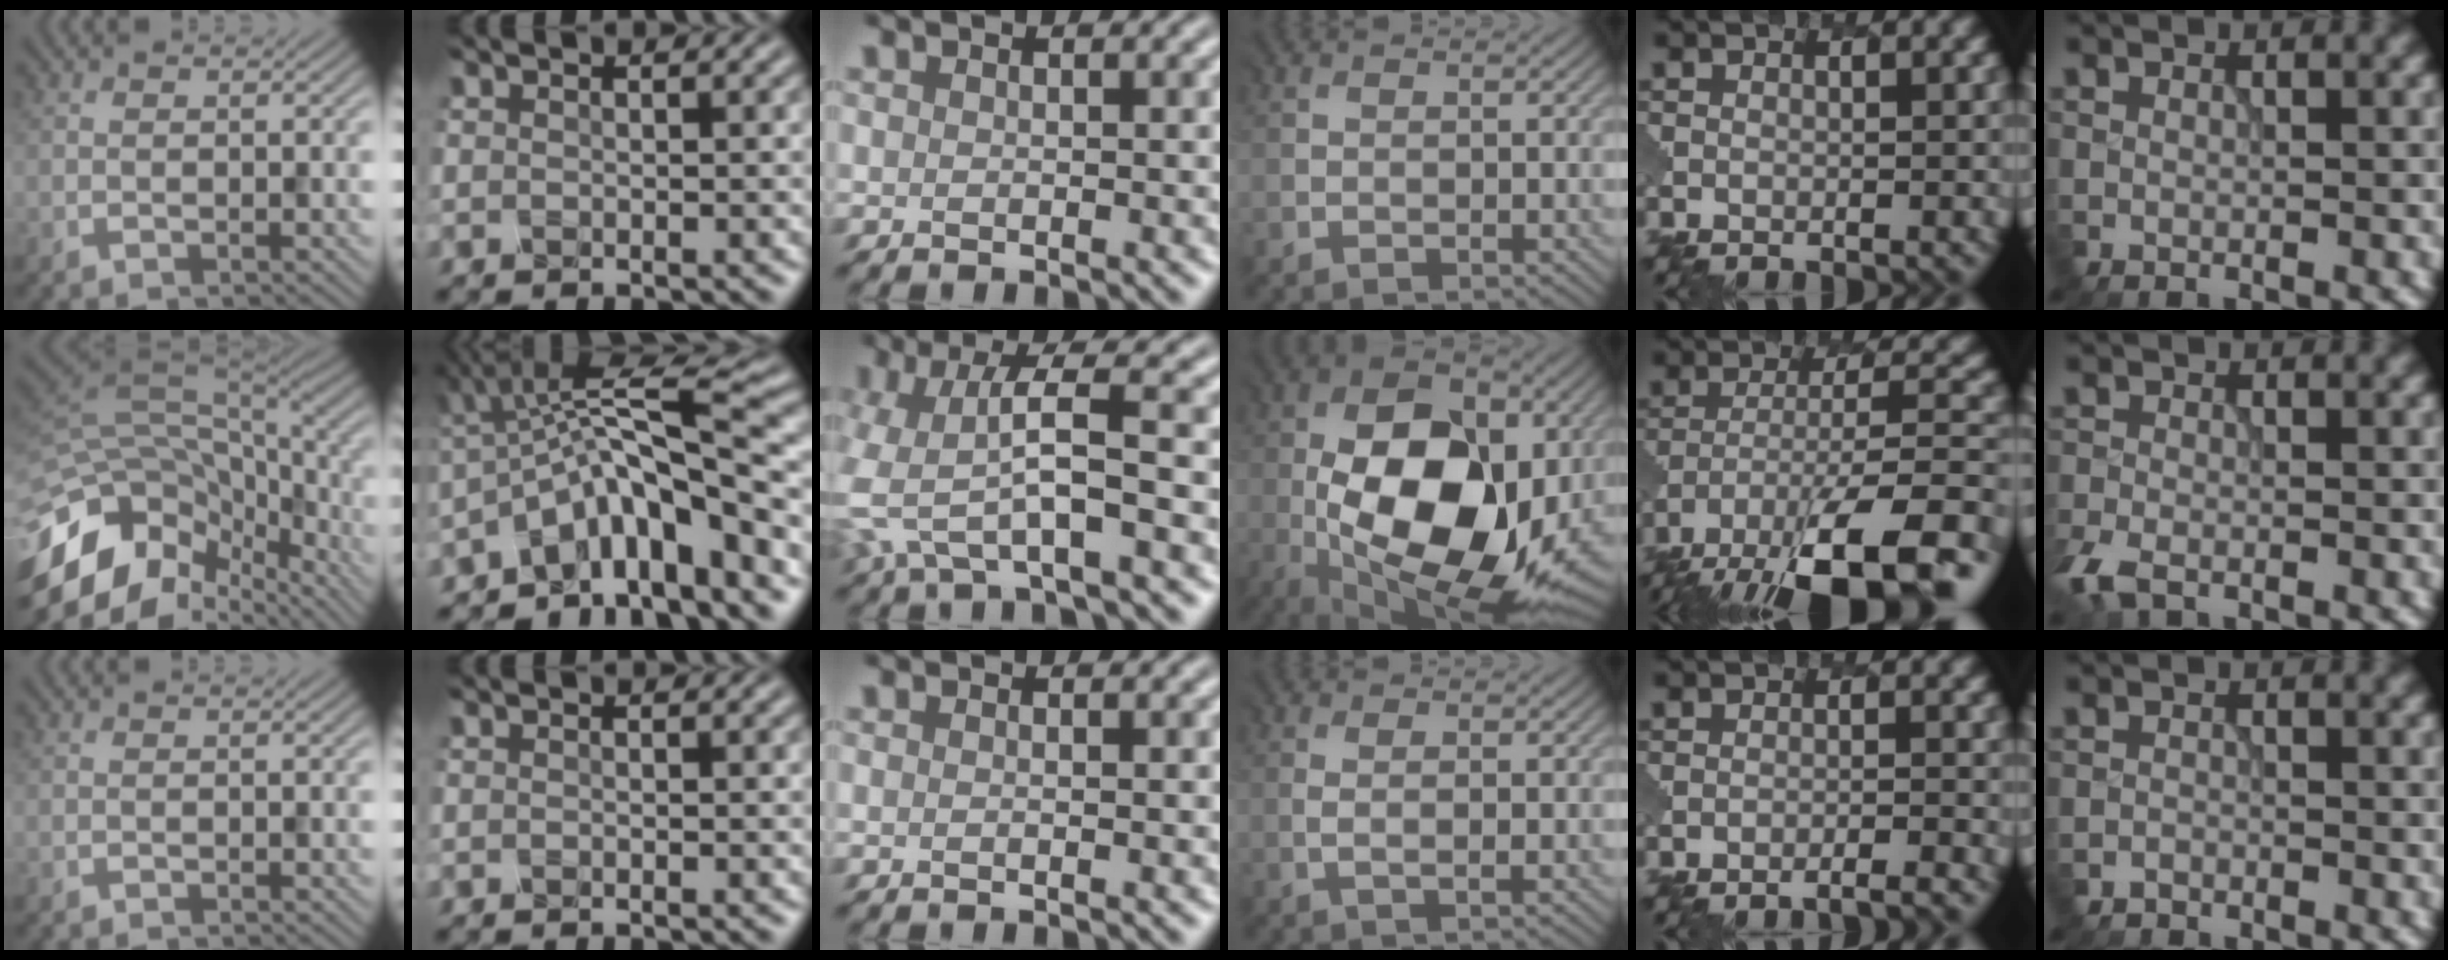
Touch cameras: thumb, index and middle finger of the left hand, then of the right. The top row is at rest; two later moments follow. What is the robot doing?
{"motion": "dispense", "object": "toothpaste"}